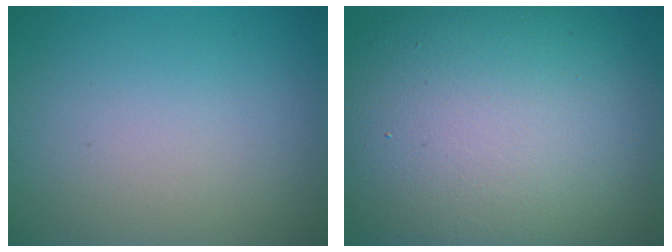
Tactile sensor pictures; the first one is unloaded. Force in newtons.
{"total": 16.1, "press": 16.1, "slide": 1.2}